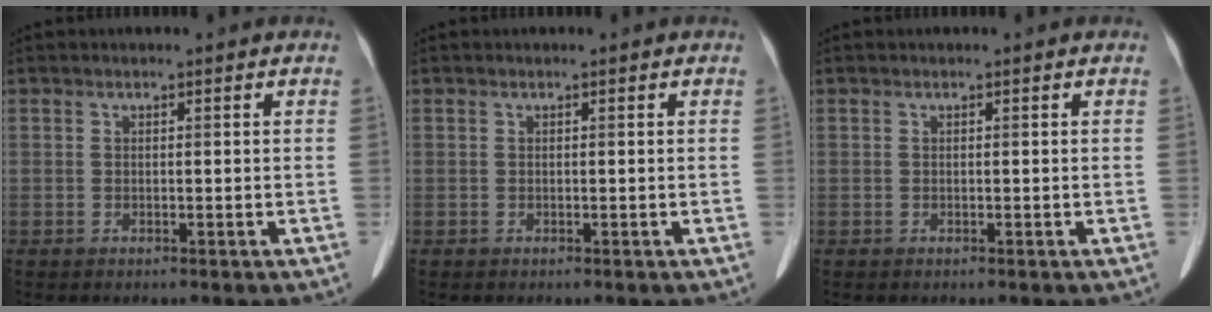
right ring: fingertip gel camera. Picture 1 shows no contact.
{"total": 0.0}
{"total": 0.0}